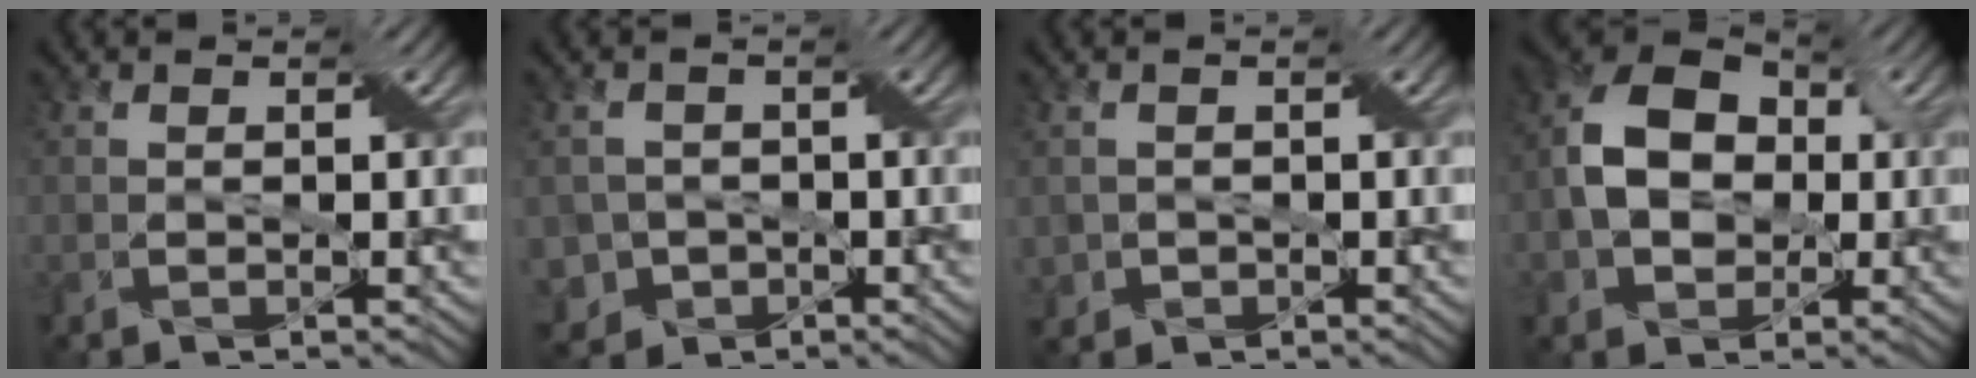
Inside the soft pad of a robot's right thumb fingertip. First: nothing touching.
{"total": 5.1, "force": [-2.4, 4.4, 1.1], "torque": [-0.028, -0.006, -0.047]}
{"total": 1.8, "force": [-0.6, 1.7, 0.1], "torque": [-0.007, -0.003, -0.009]}
{"total": 9.9, "force": [-0.2, 7.4, 6.5], "torque": [-0.142, 0.005, -0.012]}